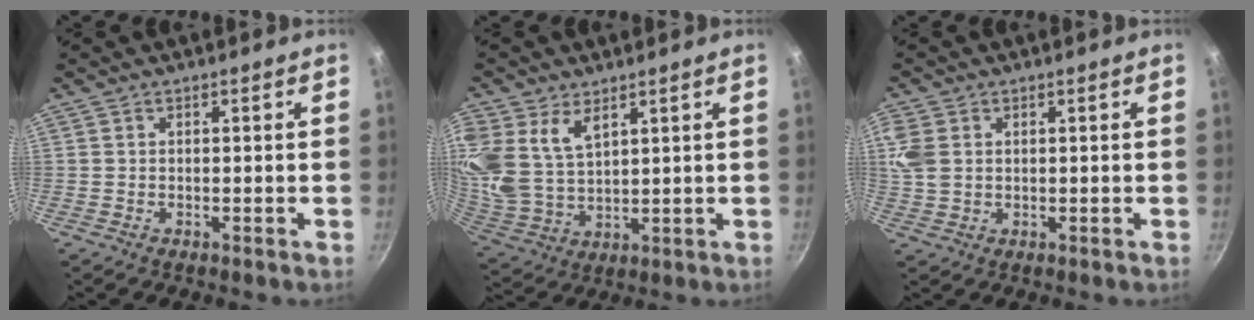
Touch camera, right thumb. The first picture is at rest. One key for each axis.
{"total": 15.5, "fx": 7.3, "fy": 10.0, "fz": 9.4, "tx": -0.219, "ty": -0.014, "tz": 0.161}
{"total": 5.9, "fx": 1.4, "fy": 4.4, "fz": 3.6, "tx": -0.073, "ty": 0.000, "tz": 0.028}